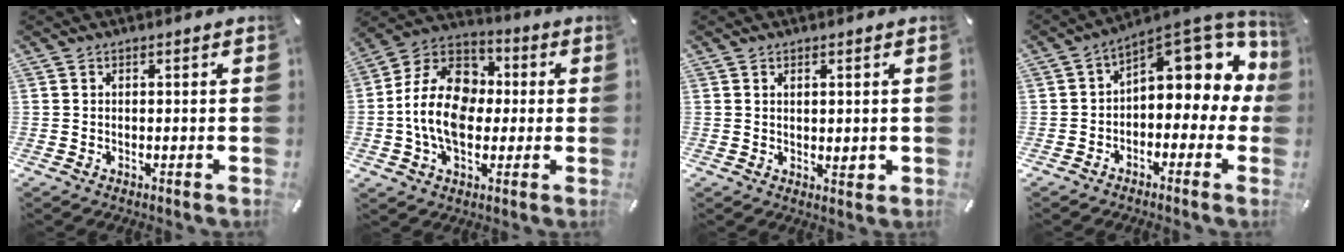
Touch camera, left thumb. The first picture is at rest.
{"total": 16.4, "force": [-2.1, 12.5, 10.4], "torque": [-0.222, 0.023, -0.039]}
{"total": 1.7, "force": [0.4, 1.0, 1.3], "torque": [-0.019, -0.002, 0.005]}
{"total": 12.0, "force": [5.2, 6.7, 8.5], "torque": [-0.107, -0.046, 0.088]}